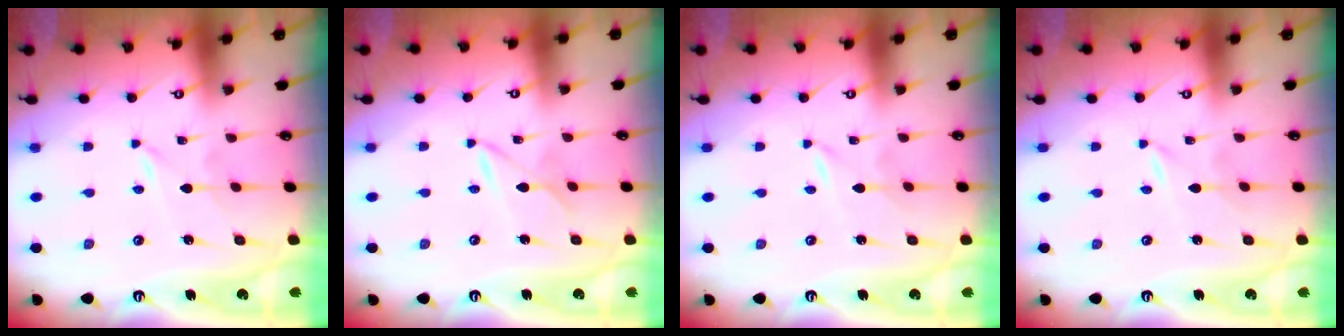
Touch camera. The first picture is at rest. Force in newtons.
{"total": 2.5, "press": 2.5, "slide": 0.3}
{"total": 0.0}
{"total": 0.0}